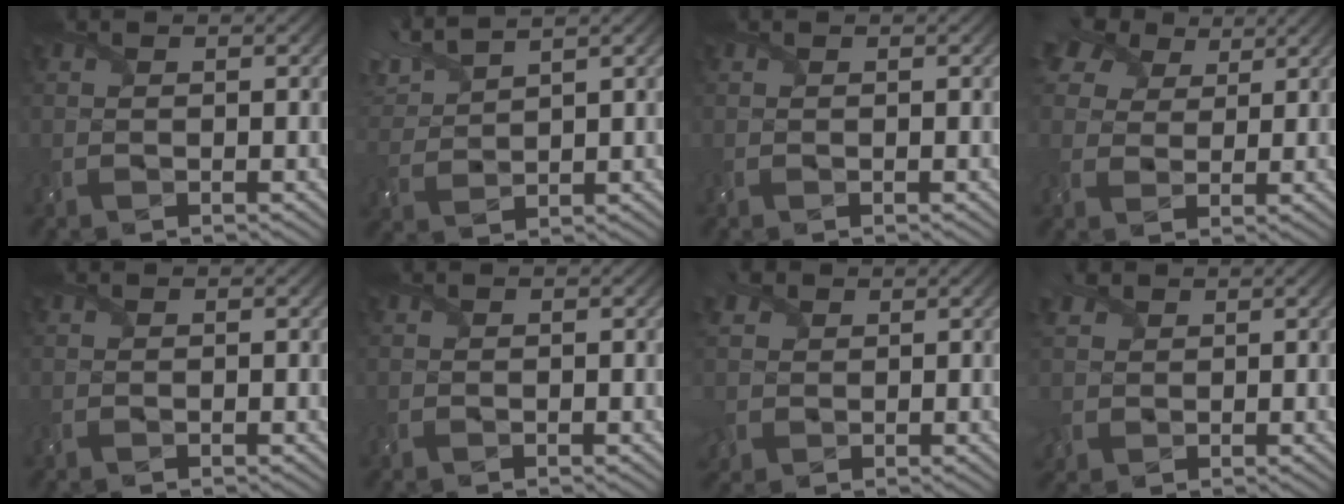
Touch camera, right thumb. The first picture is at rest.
{"total": 5.5, "force": [4.3, 1.3, 3.1], "torque": [-0.089, 0.019, 0.091]}
{"total": 0.0}
{"total": 8.3, "force": [5.5, 5.1, 3.5], "torque": [-0.095, 0.018, 0.094]}
{"total": 0.0}
{"total": 0.0}
{"total": 4.0, "force": [1.4, 3.5, 1.3], "torque": [-0.059, 0.003, 0.023]}
{"total": 3.6, "force": [1.7, 2.9, 1.1], "torque": [-0.046, 0.006, 0.033]}